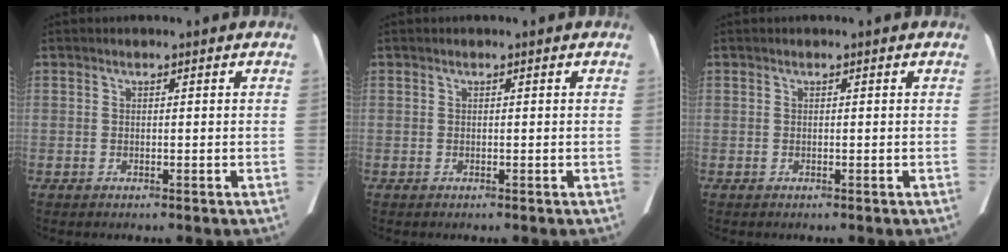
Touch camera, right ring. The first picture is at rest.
{"total": 0.0}
{"total": 0.0}